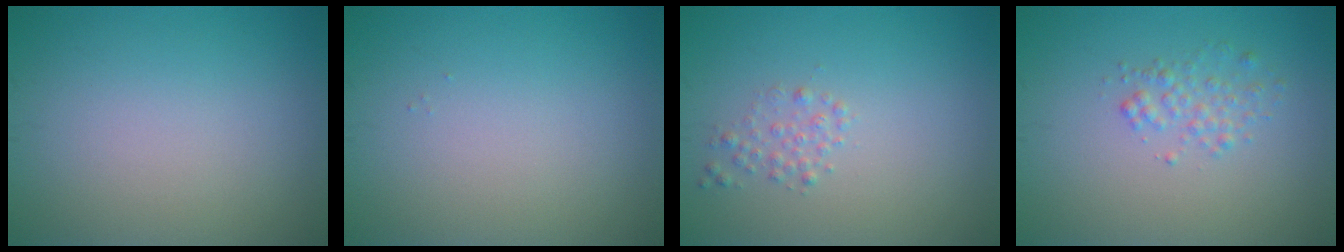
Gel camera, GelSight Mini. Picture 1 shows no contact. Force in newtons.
{"total": 0.0}
{"total": 1.2, "press": 1.2, "slide": 0.0}
{"total": 1.6, "press": 1.6, "slide": 0.1}